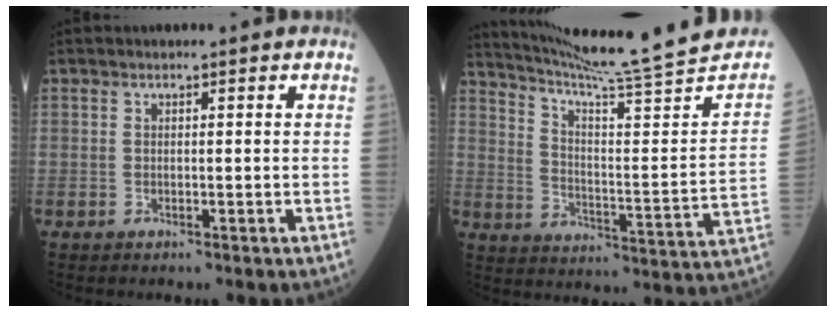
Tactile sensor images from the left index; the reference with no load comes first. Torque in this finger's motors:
{"motor_torque": [-0.77, -1.37, -0.09, 0.04]}